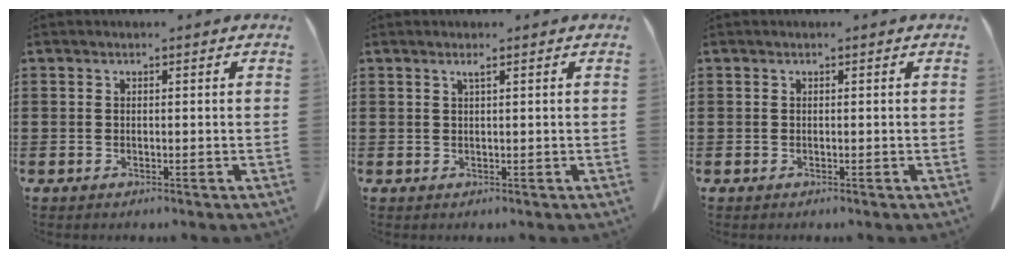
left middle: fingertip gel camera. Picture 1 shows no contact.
{"total": 1.0, "force": [0.5, -0.1, 0.8], "torque": [-0.016, -0.003, 0.011]}
{"total": 0.0}